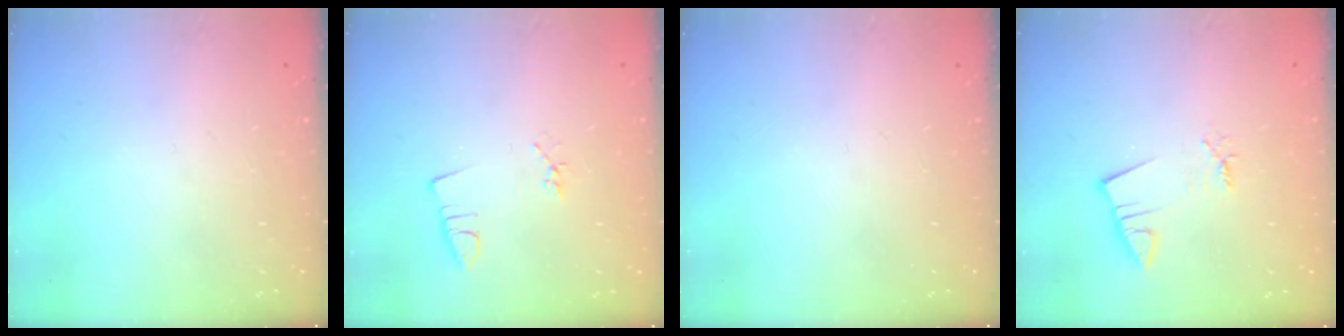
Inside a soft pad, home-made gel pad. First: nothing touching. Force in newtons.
{"total": 2.2, "press": 1.7, "slide": 1.4}
{"total": 0.0}
{"total": 2.0, "press": 2.0, "slide": 0.2}